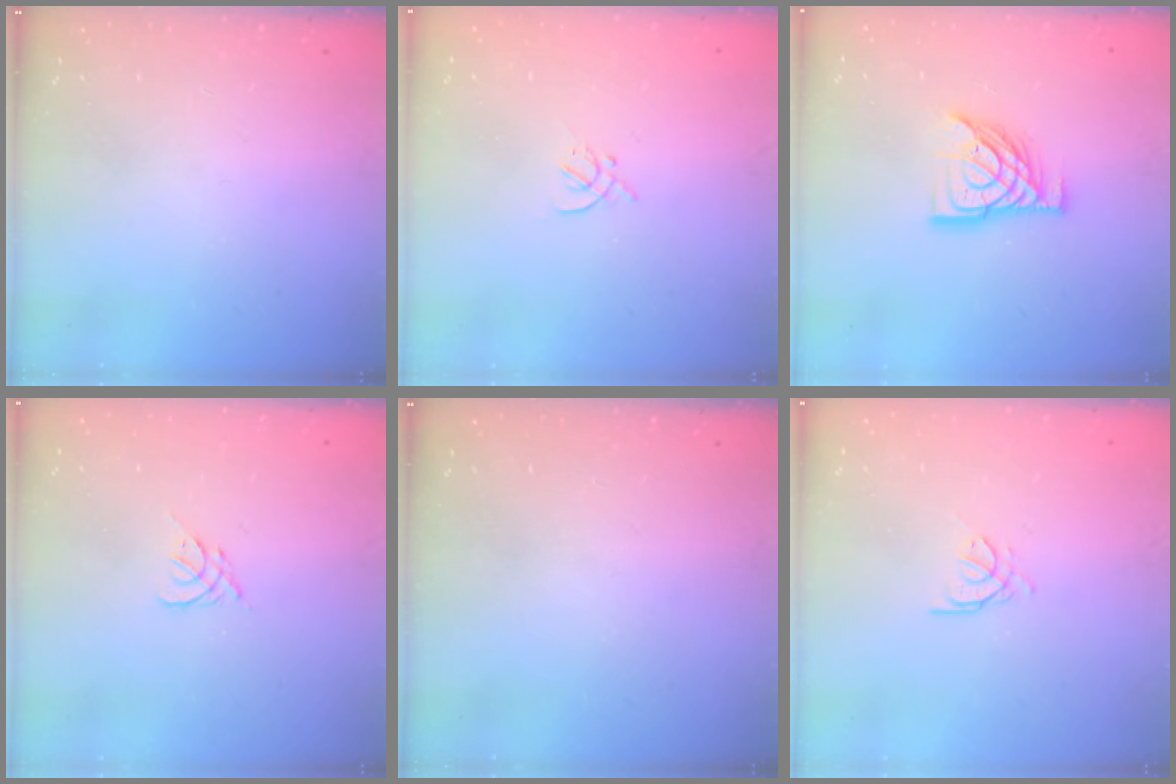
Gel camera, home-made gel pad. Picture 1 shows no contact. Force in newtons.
{"total": 1.4, "press": 1.3, "slide": 0.5}
{"total": 13.2, "press": 13.2, "slide": 1.1}
{"total": 1.3, "press": 1.2, "slide": 0.6}
{"total": 0.0}
{"total": 0.7, "press": 0.6, "slide": 0.3}